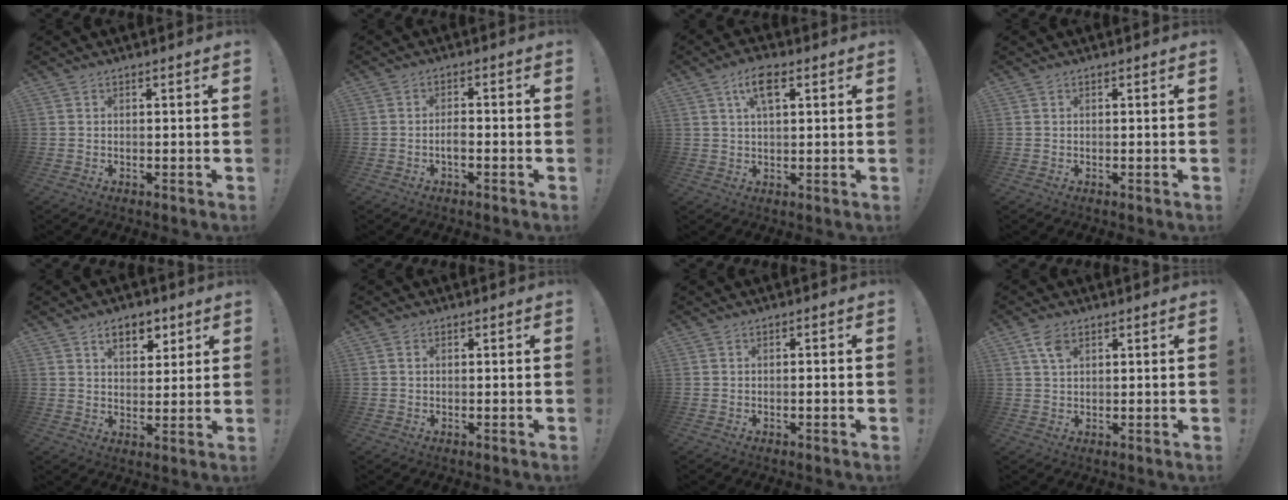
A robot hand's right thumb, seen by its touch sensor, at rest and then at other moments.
{"total": 2.8, "force": [-1.1, 1.1, 2.3], "torque": [-0.045, 0.002, -0.022]}
{"total": 7.4, "force": [3.0, 3.3, 5.9], "torque": [-0.102, 0.006, 0.052]}
{"total": 0.0}
{"total": 8.4, "force": [4.6, 4.9, 5.1], "torque": [-0.074, -0.011, 0.083]}
{"total": 0.7, "force": [0.2, 0.6, 0.4], "torque": [-0.008, 0.003, 0.003]}
{"total": 1.4, "force": [-0.8, -0.1, 1.1], "torque": [-0.024, 0.002, -0.013]}
{"total": 4.6, "force": [2.2, 2.5, 3.1], "torque": [-0.064, 0.003, 0.043]}